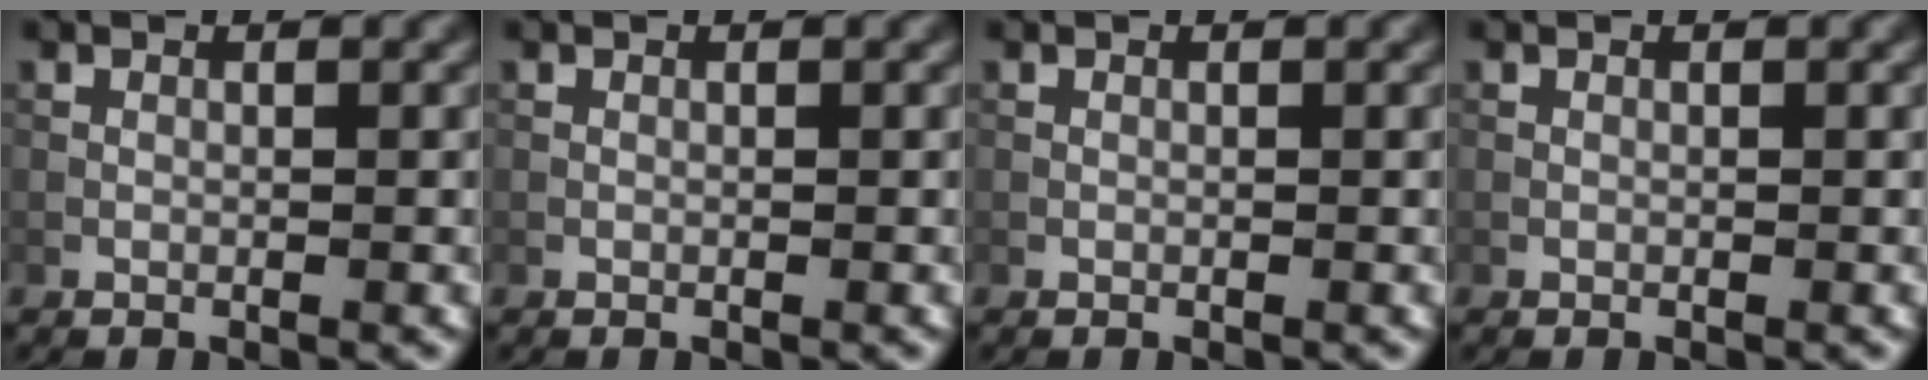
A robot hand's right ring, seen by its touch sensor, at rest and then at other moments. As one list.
[{"total": 0.0}, {"total": 0.0}, {"total": 0.0}]